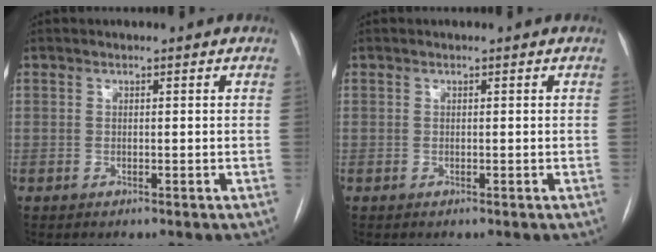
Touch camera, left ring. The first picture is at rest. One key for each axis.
{"total": 0.0}